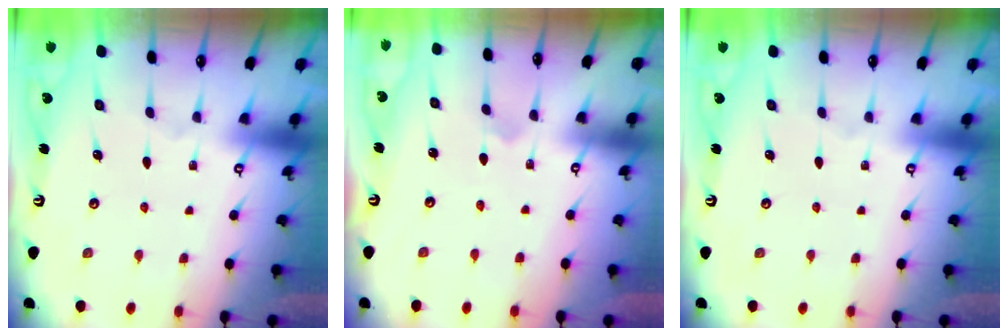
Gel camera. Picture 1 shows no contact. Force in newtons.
{"total": 1.5, "press": 1.5, "slide": 0.1}
{"total": 0.0}